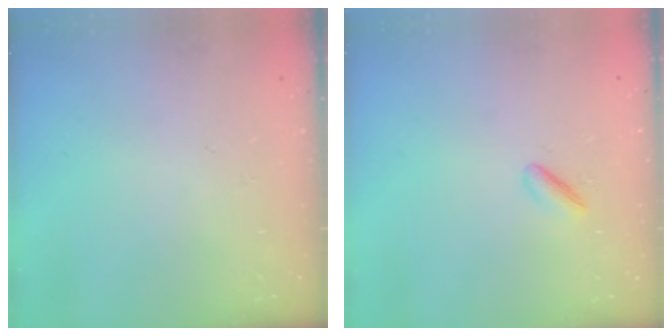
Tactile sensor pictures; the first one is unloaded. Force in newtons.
{"total": 2.9, "press": 2.7, "slide": 0.9}